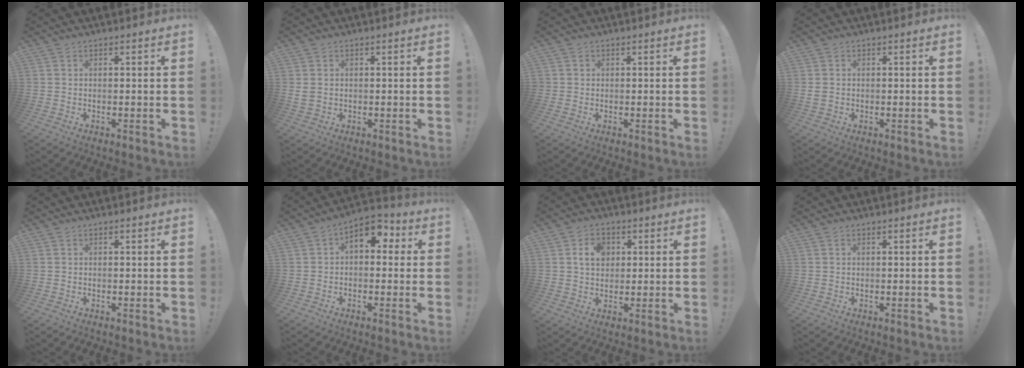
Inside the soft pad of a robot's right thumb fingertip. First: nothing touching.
{"total": 1.9, "force": [0.5, 1.5, 1.0], "torque": [-0.015, 0.003, 0.010]}
{"total": 1.0, "force": [0.3, 0.9, 0.1], "torque": [-0.005, 0.004, 0.006]}
{"total": 1.5, "force": [0.0, 1.3, 0.8], "torque": [-0.018, 0.006, 0.002]}
{"total": 0.0}
{"total": 7.6, "force": [2.7, 4.3, 5.6], "torque": [-0.083, -0.007, 0.052]}
{"total": 6.9, "force": [1.9, 5.2, 4.1], "torque": [-0.063, 0.006, 0.034]}
{"total": 0.0}